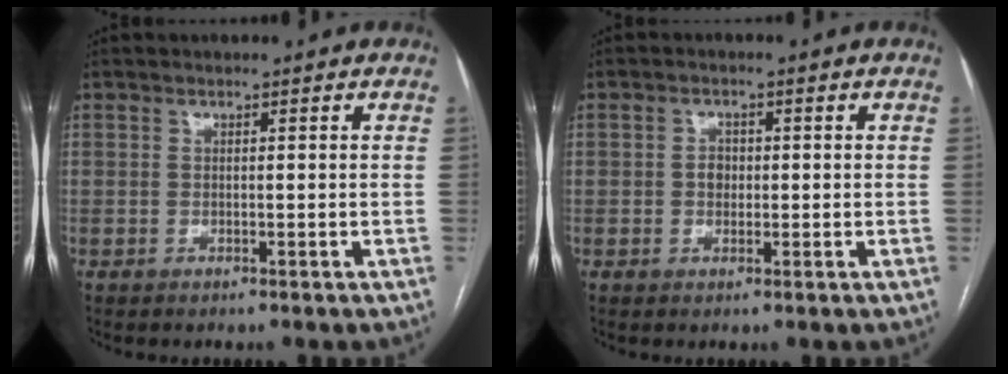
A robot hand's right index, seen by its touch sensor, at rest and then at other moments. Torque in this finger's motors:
{"motor_torque": [-0.01, 0.01, 0.02, 0.02]}